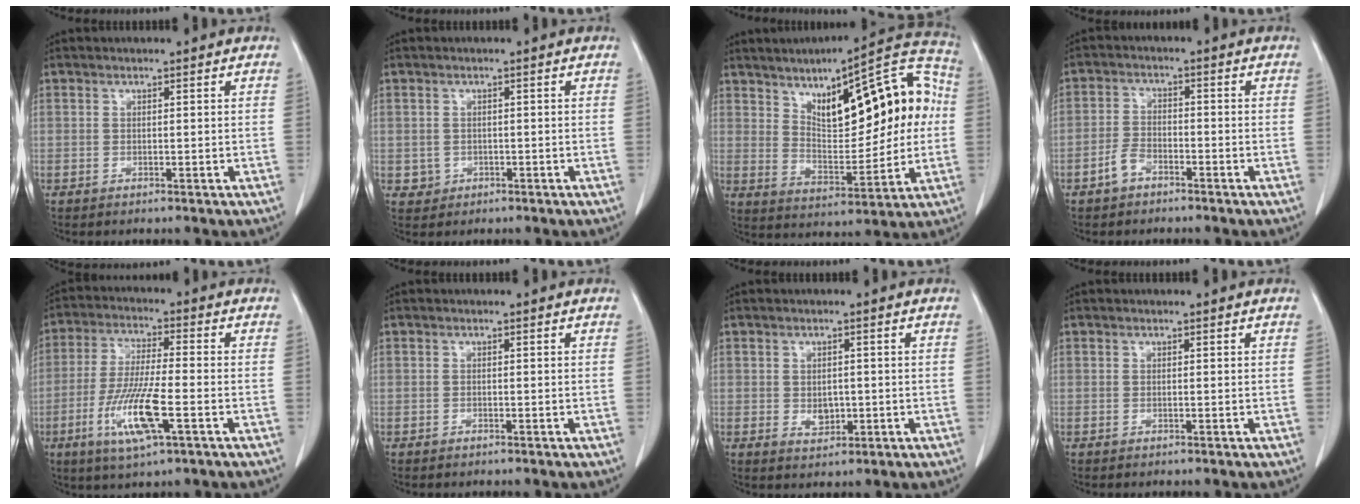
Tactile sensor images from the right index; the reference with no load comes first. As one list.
[{"total": 1.9, "force": [-0.4, 1.9, 0.1], "torque": [0.003, 0.006, 0.001]}, {"total": 20.3, "force": [5.2, 7.5, 18.1], "torque": [-0.257, 0.037, 0.082]}, {"total": 3.5, "force": [-2.4, 1.9, 1.8], "torque": [-0.038, 0.006, -0.042]}, {"total": 11.1, "force": [-4.0, 1.2, 10.2], "torque": [-0.203, -0.017, -0.073]}, {"total": 0.0}, {"total": 3.0, "force": [-0.3, 2.2, 2.0], "torque": [-0.028, 0.003, 0.007]}, {"total": 0.0}]